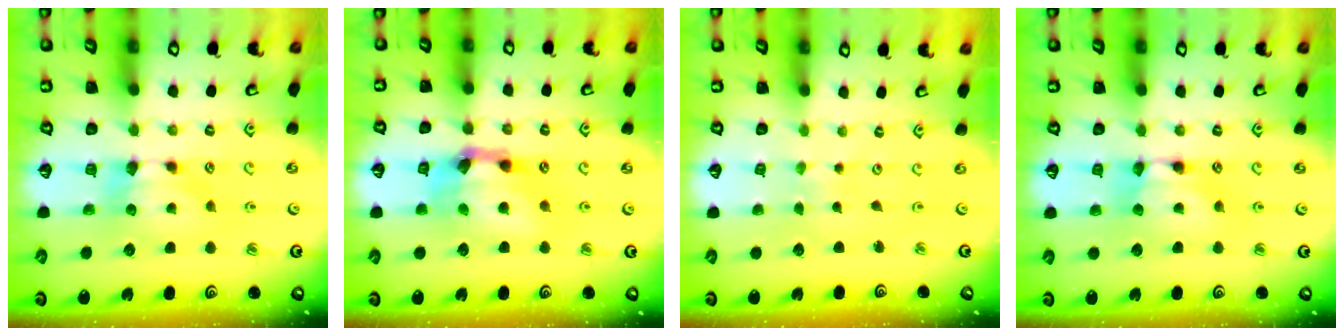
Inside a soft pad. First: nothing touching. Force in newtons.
{"total": 6.4, "press": 5.9, "slide": 2.4}
{"total": 5.4, "press": 5.4, "slide": 0.3}
{"total": 2.1, "press": 2.1, "slide": 0.1}